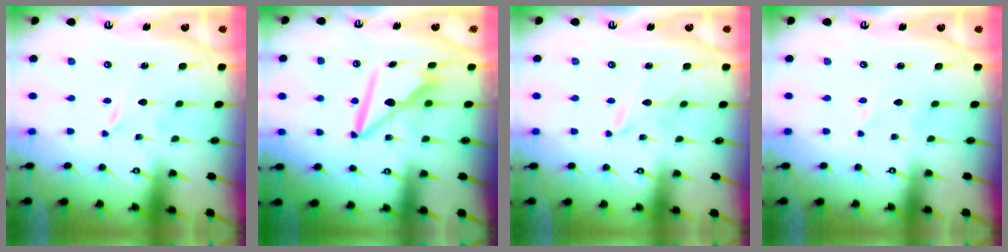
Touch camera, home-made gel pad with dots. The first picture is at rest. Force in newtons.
{"total": 8.6, "press": 8.5, "slide": 0.8}
{"total": 2.1, "press": 2.0, "slide": 0.2}
{"total": 2.2, "press": 2.1, "slide": 0.3}